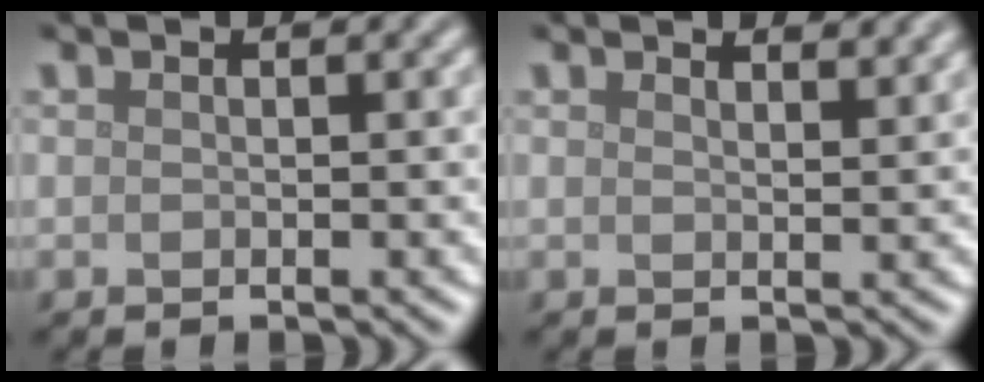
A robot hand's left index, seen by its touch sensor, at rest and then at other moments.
{"total": 3.0, "force": [2.6, 0.8, 1.1], "torque": [-0.007, 0.013, 0.024]}